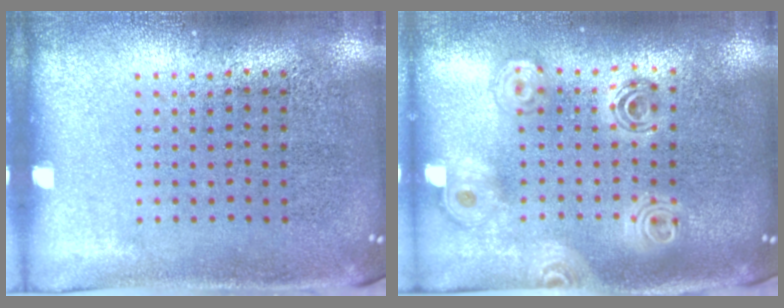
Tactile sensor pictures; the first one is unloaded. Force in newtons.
{"total": 2.0, "press": 1.7, "slide": 1.1}